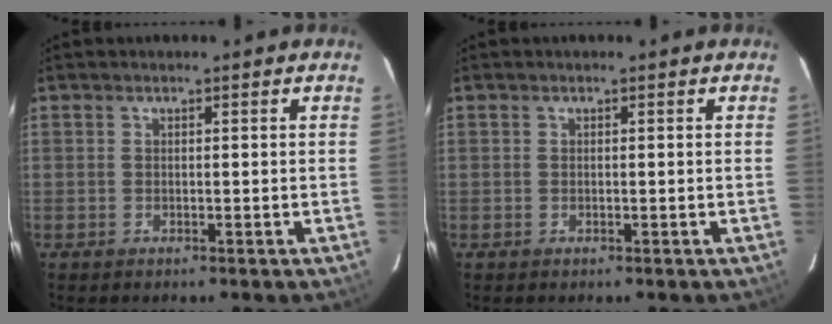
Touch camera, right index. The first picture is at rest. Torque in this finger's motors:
{"motor_torque": [-0.08, 0.19, -0.02, 0.00]}